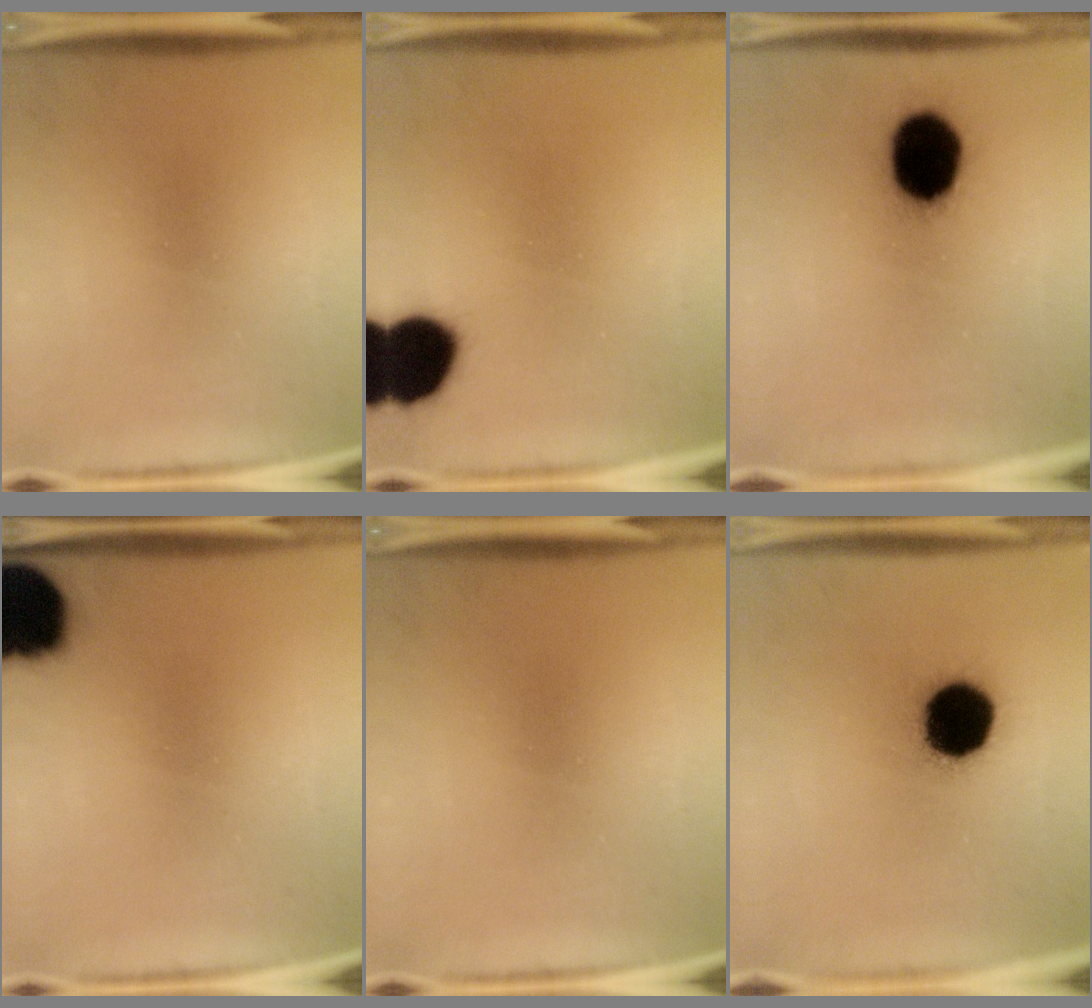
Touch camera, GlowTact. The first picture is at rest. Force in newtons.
{"total": 14.2}
{"total": 16.2}
{"total": 17.5}
{"total": 0.0}
{"total": 17.0}